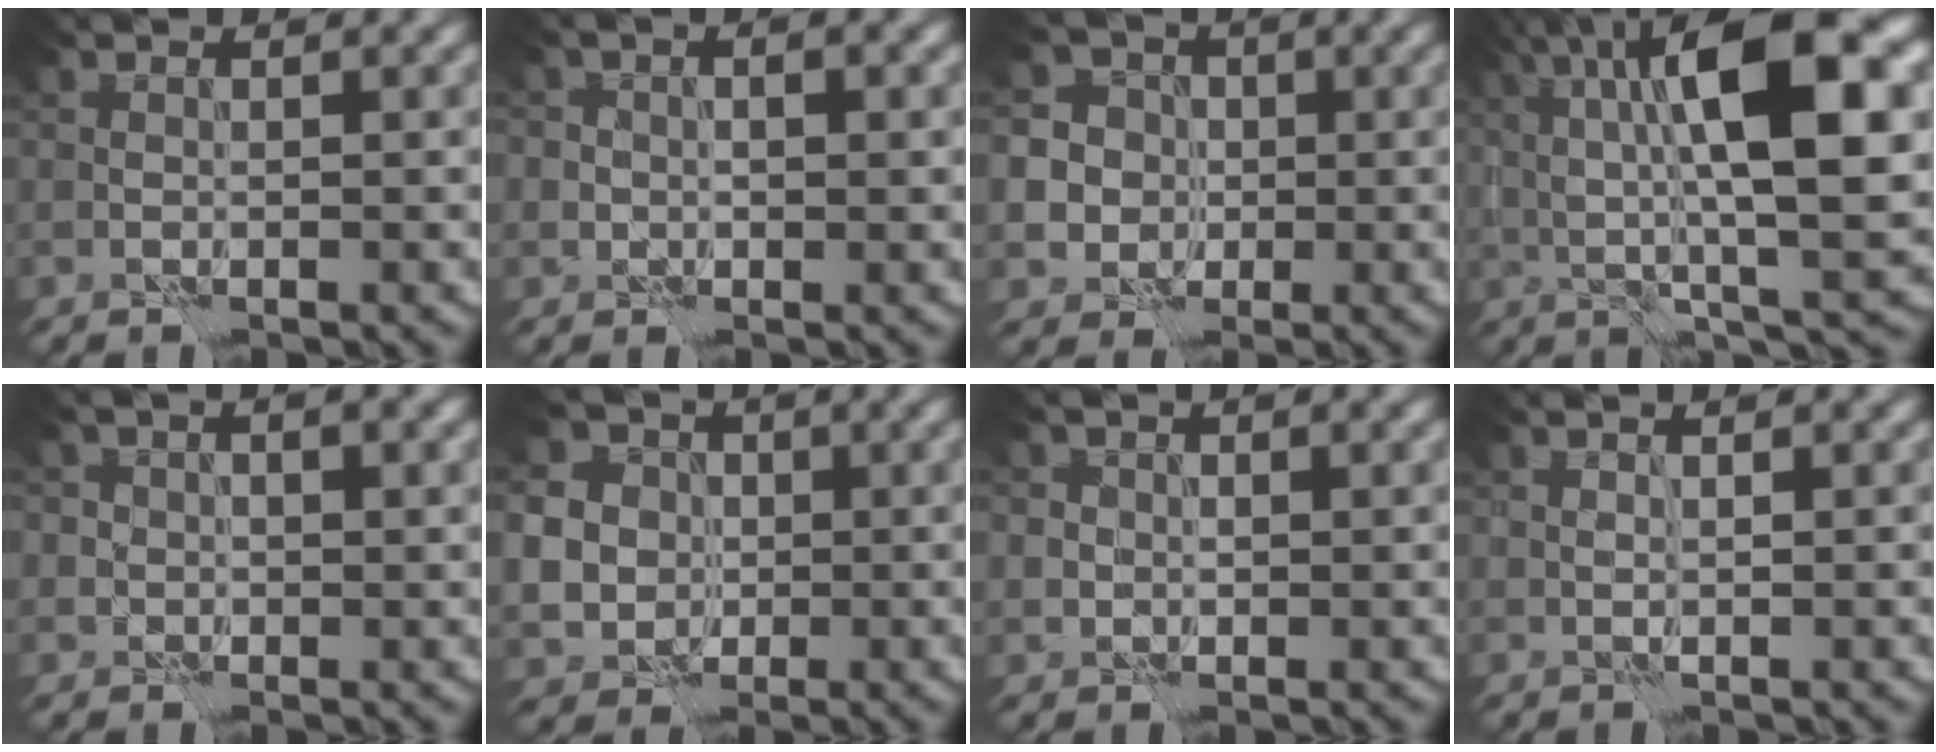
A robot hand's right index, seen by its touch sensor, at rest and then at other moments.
{"total": 2.1, "force": [0.2, 1.7, 1.1], "torque": [-0.002, 0.006, -0.009]}
{"total": 7.1, "force": [-0.5, 6.8, 1.9], "torque": [-0.036, 0.021, -0.042]}
{"total": 13.2, "force": [3.8, 3.3, 12.2], "torque": [-0.191, 0.011, 0.060]}
{"total": 2.3, "force": [0.5, 2.0, 0.9], "torque": [0.001, 0.006, -0.008]}
{"total": 8.9, "force": [0.2, 8.5, 2.7], "torque": [-0.083, 0.006, -0.021]}
{"total": 1.6, "force": [0.5, 1.5, 0.4], "torque": [0.003, 0.003, -0.001]}
{"total": 0.6, "force": [0.6, -0.2, 0.2], "torque": [-0.009, 0.001, 0.010]}